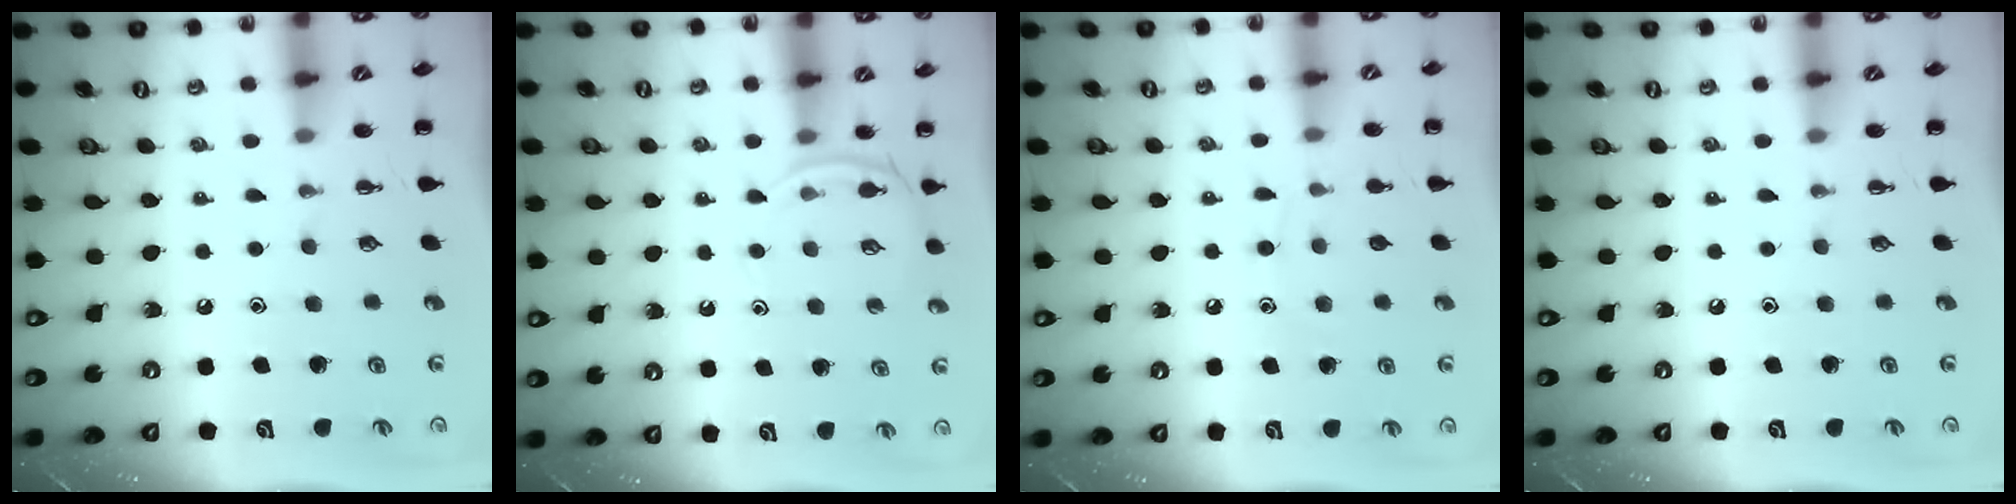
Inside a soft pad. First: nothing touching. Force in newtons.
{"total": 4.0, "press": 3.7, "slide": 1.5}
{"total": 6.9, "press": 6.5, "slide": 2.3}
{"total": 0.0}